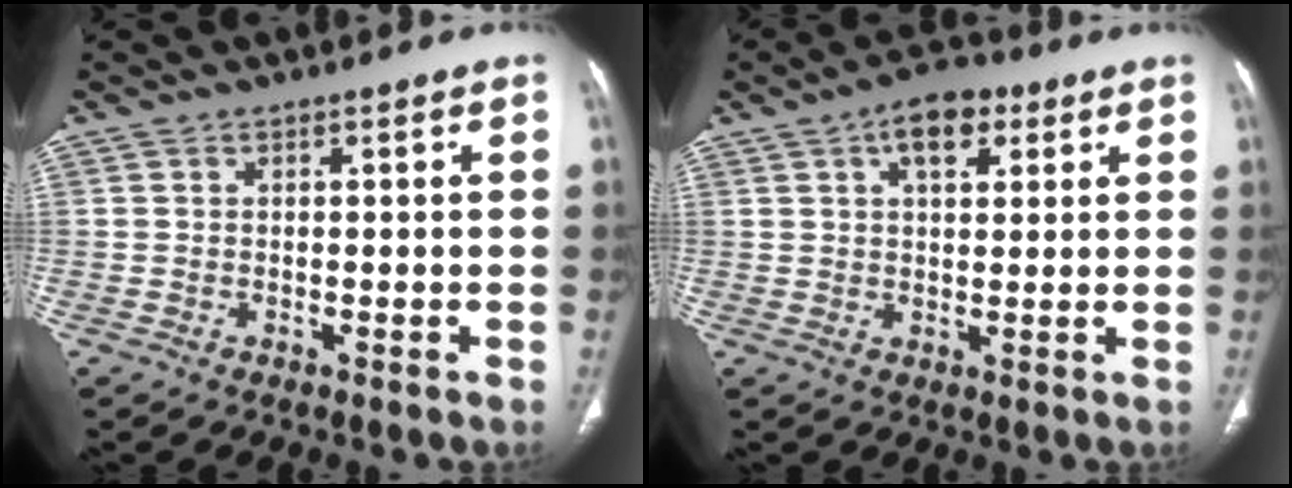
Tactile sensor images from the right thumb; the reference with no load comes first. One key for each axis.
{"total": 7.6, "fx": 3.5, "fy": 4.1, "fz": 5.4, "tx": -0.064, "ty": -0.002, "tz": 0.049}